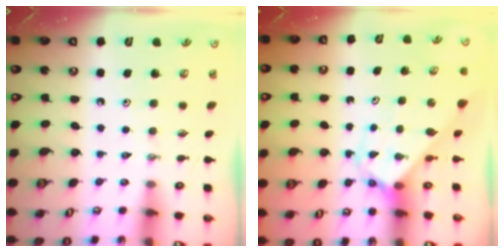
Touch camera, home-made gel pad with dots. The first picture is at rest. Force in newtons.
{"total": 2.7, "press": 2.7, "slide": 0.1}